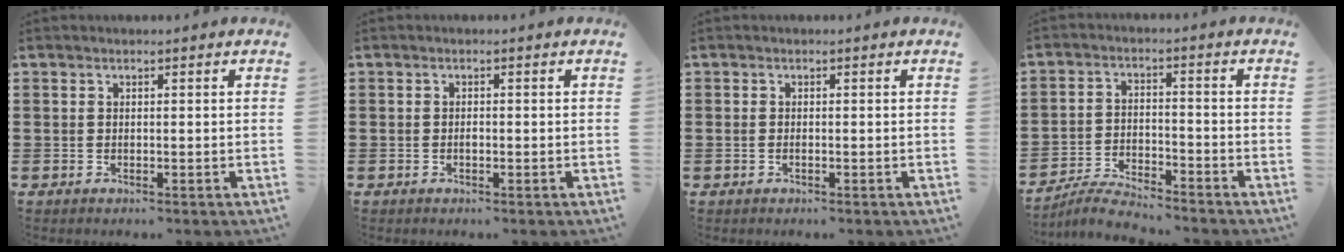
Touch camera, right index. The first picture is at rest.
{"total": 0.8, "force": [-0.2, 0.3, 0.7], "torque": [-0.016, -0.005, -0.002]}
{"total": 0.5, "force": [-0.2, 0.1, 0.5], "torque": [-0.011, -0.006, -0.003]}
{"total": 4.7, "force": [-4.6, 0.2, 1.0], "torque": [-0.025, 0.002, -0.094]}